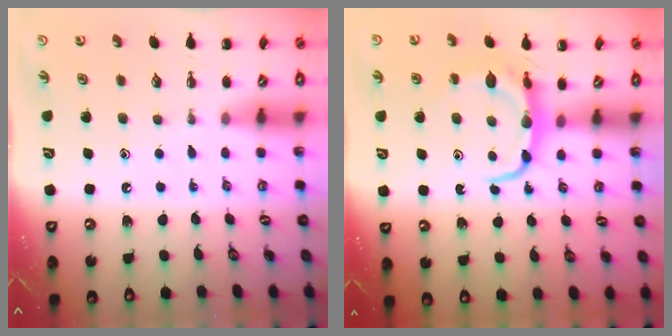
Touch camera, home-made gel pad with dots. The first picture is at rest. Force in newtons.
{"total": 6.9, "press": 6.9, "slide": 1.0}